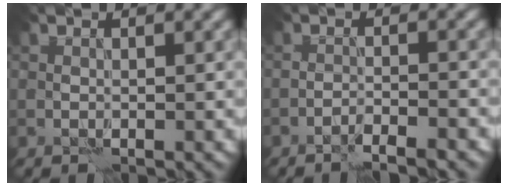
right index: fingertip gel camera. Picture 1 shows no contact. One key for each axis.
{"total": 2.5, "fx": -2.3, "fy": -0.4, "fz": 1.0, "tx": -0.018, "ty": 0.007, "tz": -0.043}